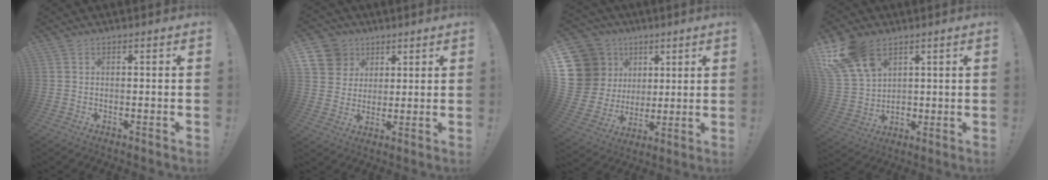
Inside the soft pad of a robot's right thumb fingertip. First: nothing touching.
{"total": 10.5, "force": [5.1, 8.9, 2.5], "torque": [-0.037, -0.031, 0.103]}
{"total": 17.3, "force": [6.3, 14.3, 7.2], "torque": [-0.147, -0.028, 0.147]}
{"total": 16.8, "force": [8.1, 11.5, 9.1], "torque": [-0.200, -0.032, 0.158]}